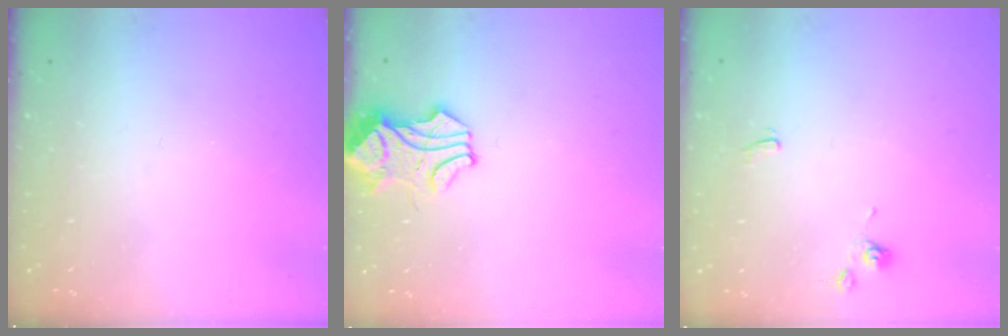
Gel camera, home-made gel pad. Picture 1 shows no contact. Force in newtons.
{"total": 1.6, "press": 1.4, "slide": 0.8}
{"total": 0.6, "press": 0.5, "slide": 0.3}